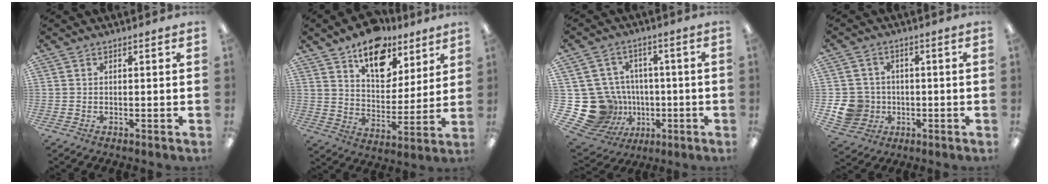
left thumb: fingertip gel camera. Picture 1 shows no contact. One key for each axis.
{"total": 14.5, "fx": 9.6, "fy": 8.5, "fz": 6.7, "tx": -0.093, "ty": -0.055, "tz": 0.173}
{"total": 16.5, "fx": -2.9, "fy": 15.3, "fz": 5.4, "tx": -0.132, "ty": 0.011, "tz": -0.019}
{"total": 8.5, "fx": -1.4, "fy": 8.0, "fz": 2.4, "tx": -0.066, "ty": 0.012, "tz": -0.020}